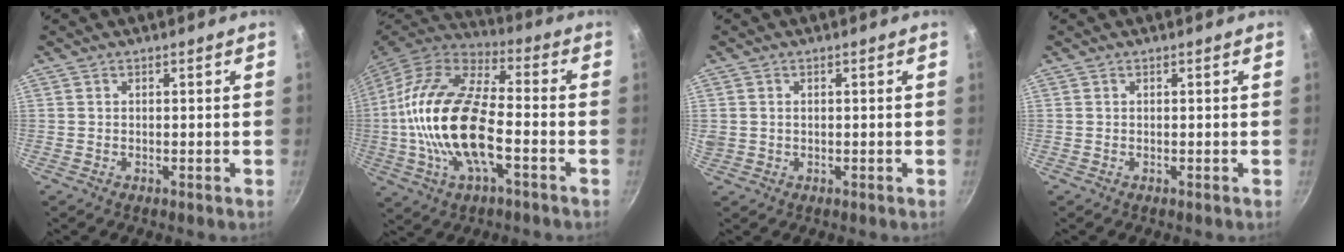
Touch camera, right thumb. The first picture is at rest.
{"total": 21.9, "force": [-3.7, 10.0, 19.1], "torque": [-0.370, 0.031, -0.082]}
{"total": 1.9, "force": [0.3, 1.6, 0.8], "torque": [-0.015, 0.003, 0.009]}
{"total": 0.0}